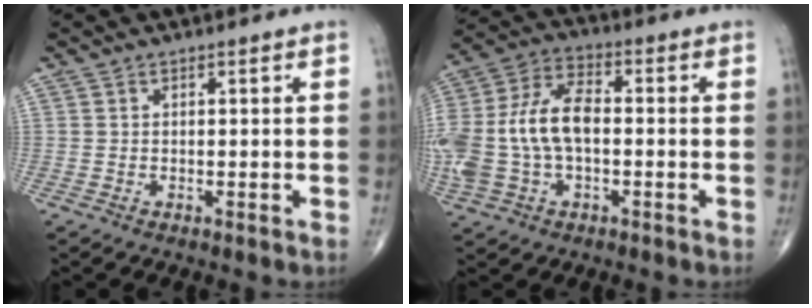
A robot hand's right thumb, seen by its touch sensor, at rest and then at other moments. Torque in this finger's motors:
{"motor_torque": [2.18, 1.89, 1.61, 0.01, 0.57]}